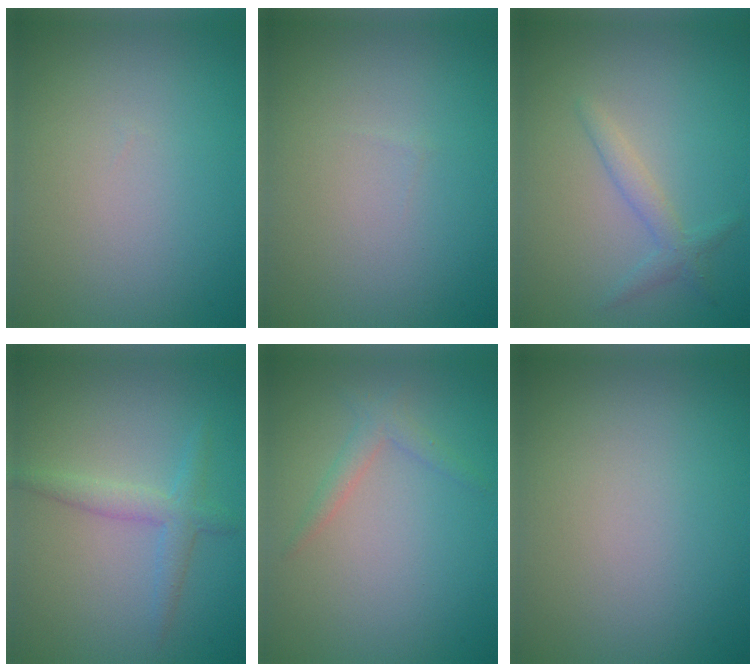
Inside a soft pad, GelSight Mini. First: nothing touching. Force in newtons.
{"total": 0.0}
{"total": 1.7, "press": 1.6, "slide": 0.2}
{"total": 2.2, "press": 2.2, "slide": 0.1}
{"total": 1.4, "press": 1.4, "slide": 0.1}
{"total": 0.0}